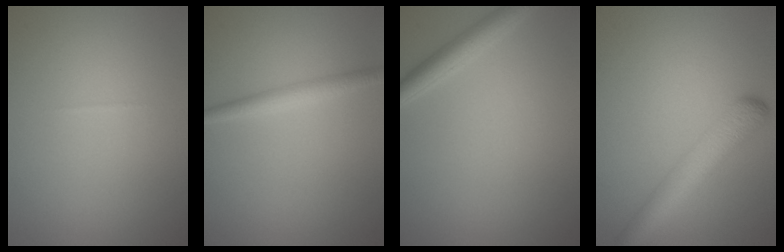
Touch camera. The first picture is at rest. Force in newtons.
{"total": 2.0, "press": 2.0, "slide": 0.1}
{"total": 2.6, "press": 2.6, "slide": 0.2}
{"total": 4.7, "press": 4.7, "slide": 0.2}